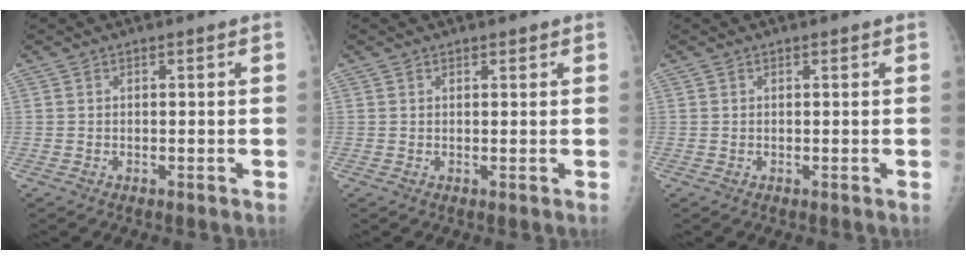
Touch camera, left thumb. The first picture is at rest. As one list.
[{"total": 0.7, "force": [0.6, 0.4, 0.1], "torque": [0.005, -0.005, 0.007]}, {"total": 0.0}]